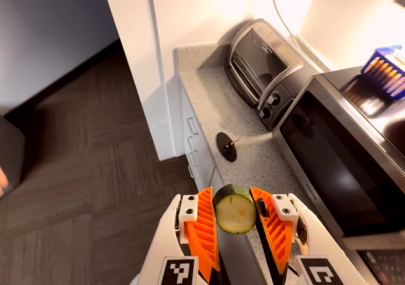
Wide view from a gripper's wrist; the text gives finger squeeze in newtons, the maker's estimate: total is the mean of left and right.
{"total": 9.6, "left": 9.6, "right": 9.6}